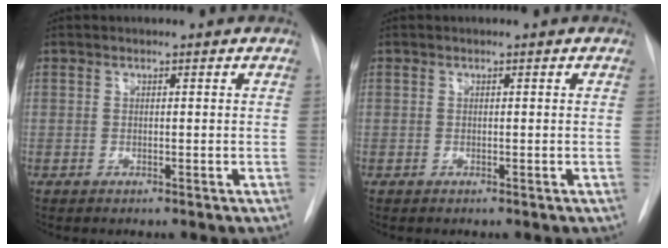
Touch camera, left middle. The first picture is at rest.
{"total": 0.0}